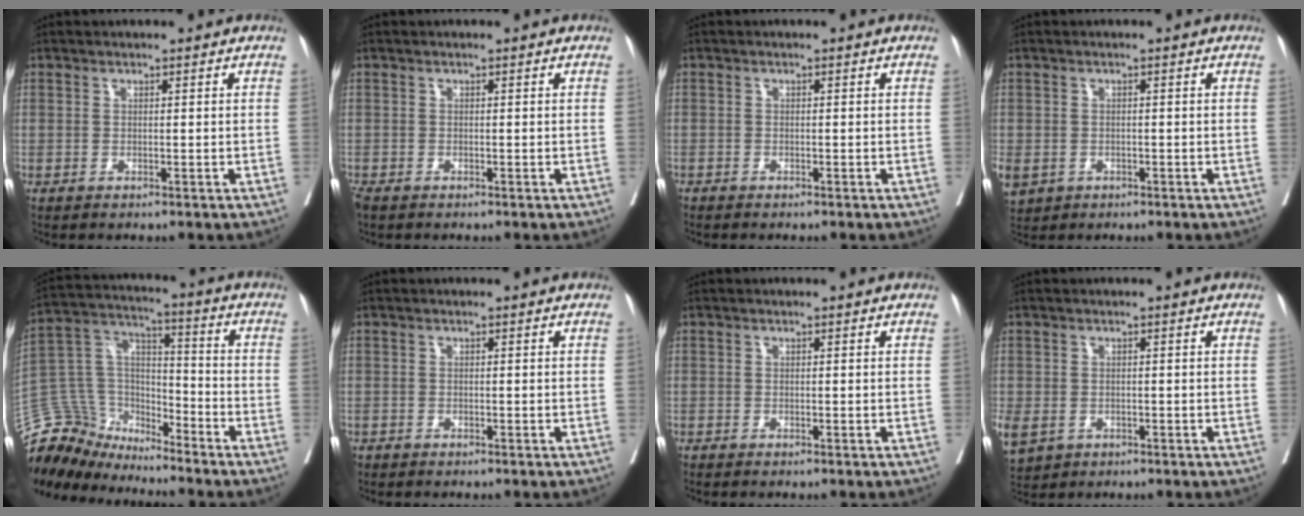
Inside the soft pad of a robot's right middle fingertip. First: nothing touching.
{"total": 1.5, "force": [-1.1, 0.7, 0.7], "torque": [-0.020, -0.006, -0.020]}
{"total": 0.7, "force": [-0.4, 0.1, -0.5], "torque": [-0.001, 0.004, -0.012]}
{"total": 7.9, "force": [-3.2, 6.7, 2.7], "torque": [-0.098, -0.004, -0.044]}
{"total": 13.5, "force": [-13.0, 3.6, 0.9], "torque": [-0.030, 0.054, -0.247]}
{"total": 0.6, "force": [-0.4, 0.0, -0.5], "torque": [-0.003, 0.002, -0.013]}
{"total": 0.6, "force": [-0.2, -0.3, -0.5], "torque": [0.007, 0.002, -0.009]}
{"total": 7.2, "force": [-2.9, 5.9, 3.0], "torque": [-0.101, -0.006, -0.039]}